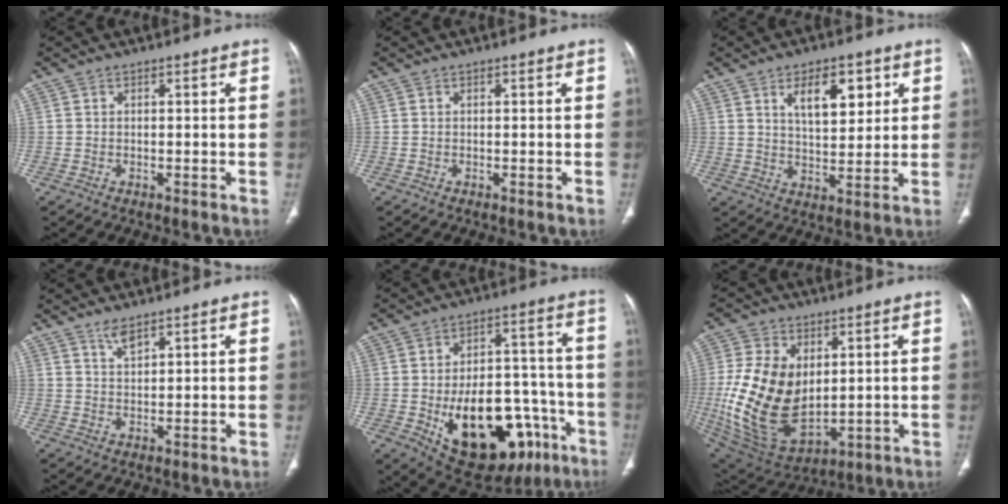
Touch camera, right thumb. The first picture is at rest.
{"total": 0.0}
{"total": 9.7, "force": [4.3, 4.8, 7.3], "torque": [-0.084, -0.024, 0.071]}
{"total": 2.7, "force": [2.1, 0.6, 1.5], "torque": [-0.024, -0.010, 0.046]}
{"total": 25.6, "force": [-9.5, 14.1, 19.1], "torque": [-0.246, 0.038, -0.116]}
{"total": 20.8, "force": [1.0, 13.2, 16.0], "torque": [-0.310, -0.019, 0.044]}